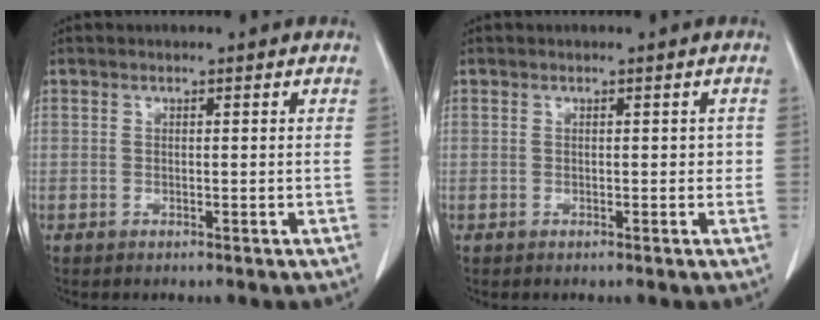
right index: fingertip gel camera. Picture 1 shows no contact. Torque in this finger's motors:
{"motor_torque": [0.25, -0.18, 0.04, 0.01]}